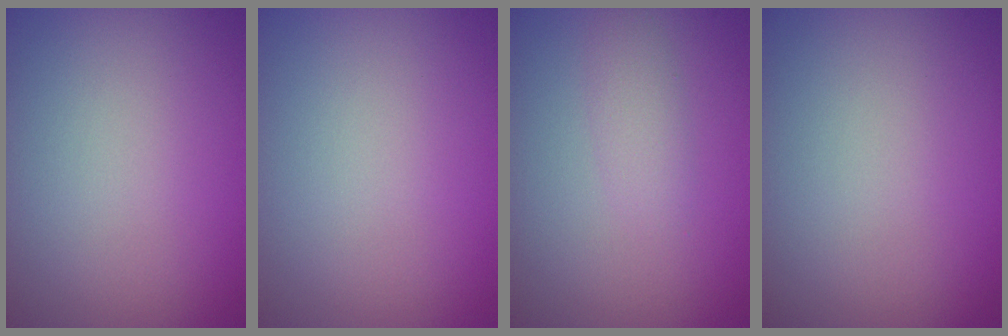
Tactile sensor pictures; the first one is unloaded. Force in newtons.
{"total": 0.0}
{"total": 1.5, "press": 1.5, "slide": 0.1}
{"total": 0.0}